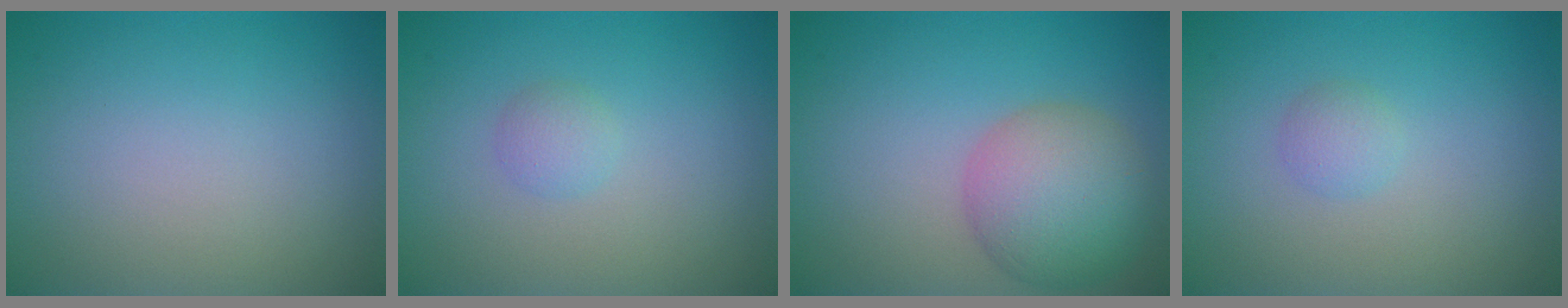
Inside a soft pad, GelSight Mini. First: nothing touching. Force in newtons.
{"total": 1.3, "press": 1.3, "slide": 0.1}
{"total": 6.3, "press": 6.3, "slide": 0.3}
{"total": 1.3, "press": 1.3, "slide": 0.1}